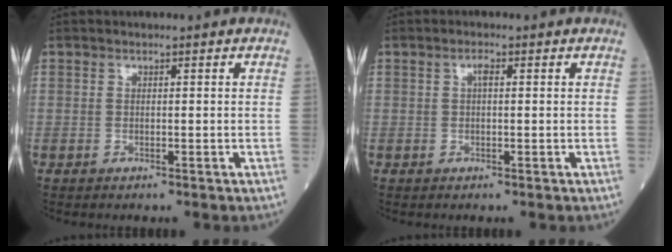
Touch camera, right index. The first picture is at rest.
{"total": 1.2, "force": [0.2, 0.4, 1.1], "torque": [-0.021, 0.004, 0.002]}